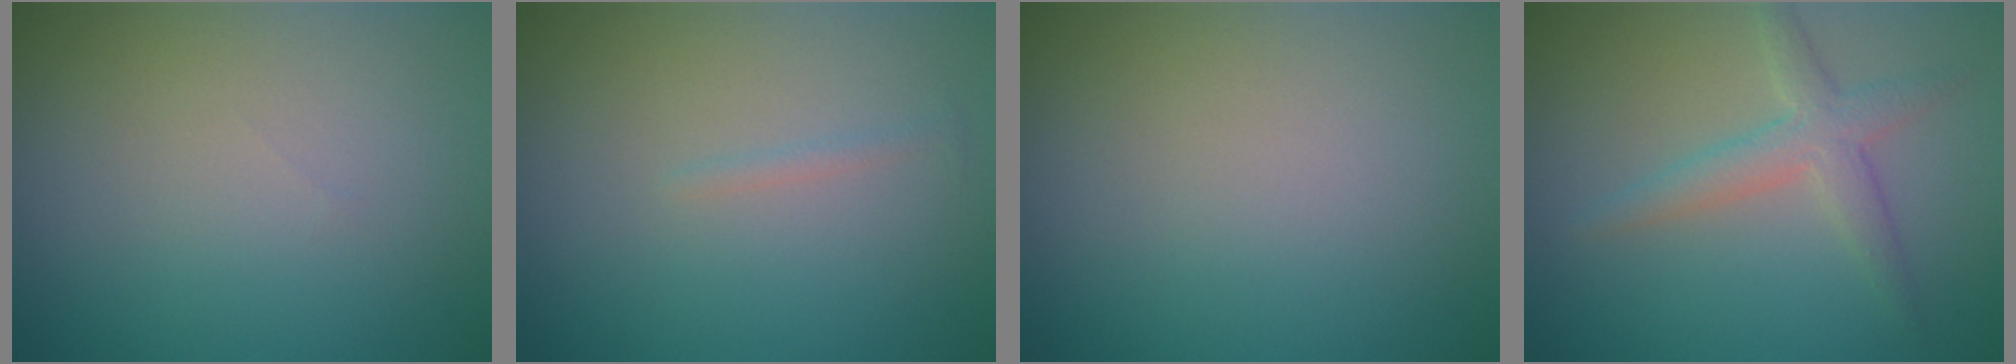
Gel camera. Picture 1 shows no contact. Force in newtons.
{"total": 0.6, "press": 0.6, "slide": 0.0}
{"total": 0.0}
{"total": 2.9, "press": 2.9, "slide": 0.1}